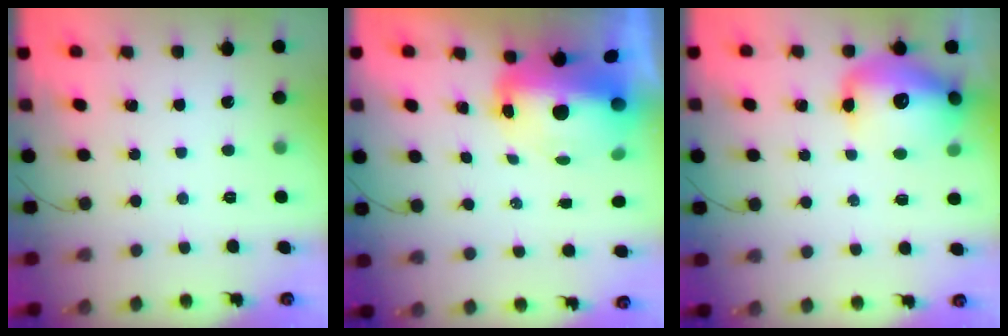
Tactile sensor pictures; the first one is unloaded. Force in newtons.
{"total": 14.6, "press": 10.5, "slide": 10.1}
{"total": 15.8, "press": 15.2, "slide": 4.3}